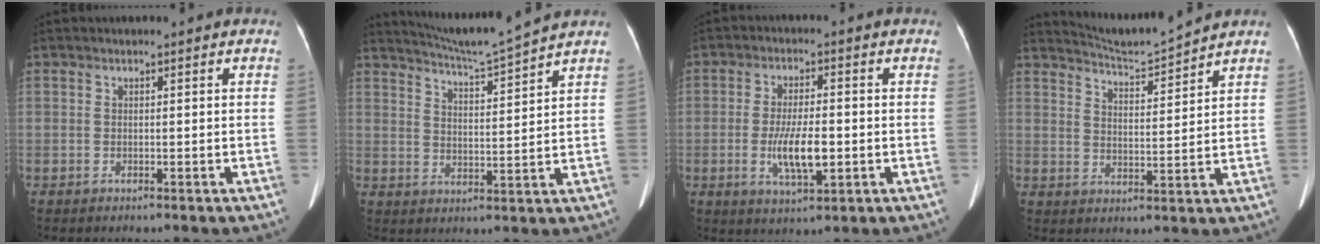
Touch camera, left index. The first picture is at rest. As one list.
[{"total": 8.9, "force": [8.4, -2.2, 2.1], "torque": [-0.051, -0.013, 0.144]}, {"total": 7.2, "force": [-1.5, 1.9, 6.8], "torque": [-0.132, -0.007, -0.024]}, {"total": 6.7, "force": [6.5, -1.5, 0.2], "torque": [-0.021, -0.009, 0.118]}]